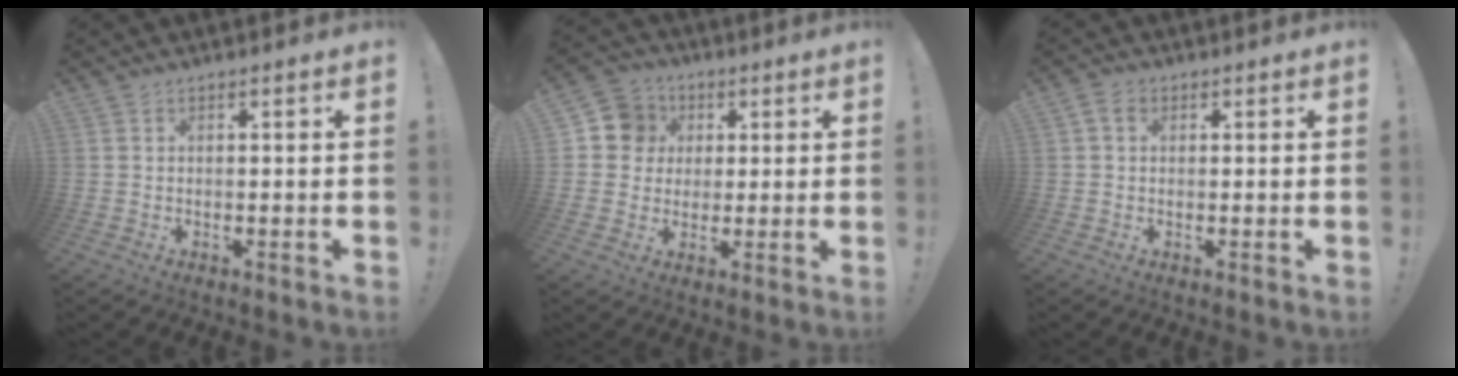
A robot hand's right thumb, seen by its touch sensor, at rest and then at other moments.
{"total": 9.5, "force": [1.9, 9.0, 2.3], "torque": [-0.025, 0.002, 0.041]}
{"total": 2.9, "force": [0.8, 2.2, 1.8], "torque": [-0.029, 0.006, 0.016]}